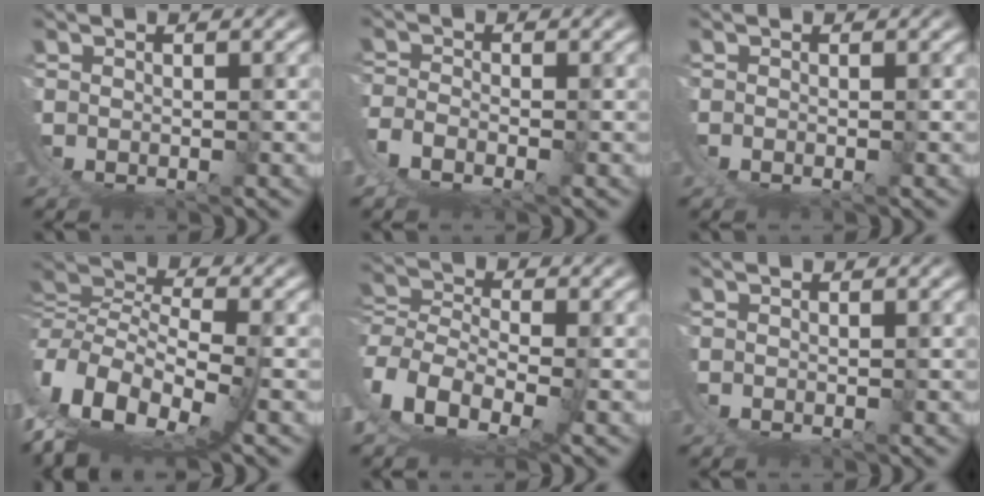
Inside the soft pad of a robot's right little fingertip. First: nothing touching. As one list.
[{"total": 5.6, "force": [-0.1, 4.8, 2.9], "torque": [-0.094, -0.022, -0.002]}, {"total": 0.0}, {"total": 13.2, "force": [2.1, 8.2, 10.1], "torque": [-0.212, -0.034, 0.049]}, {"total": 9.4, "force": [1.5, 7.1, 6.1], "torque": [-0.154, -0.032, 0.025]}, {"total": 0.0}]